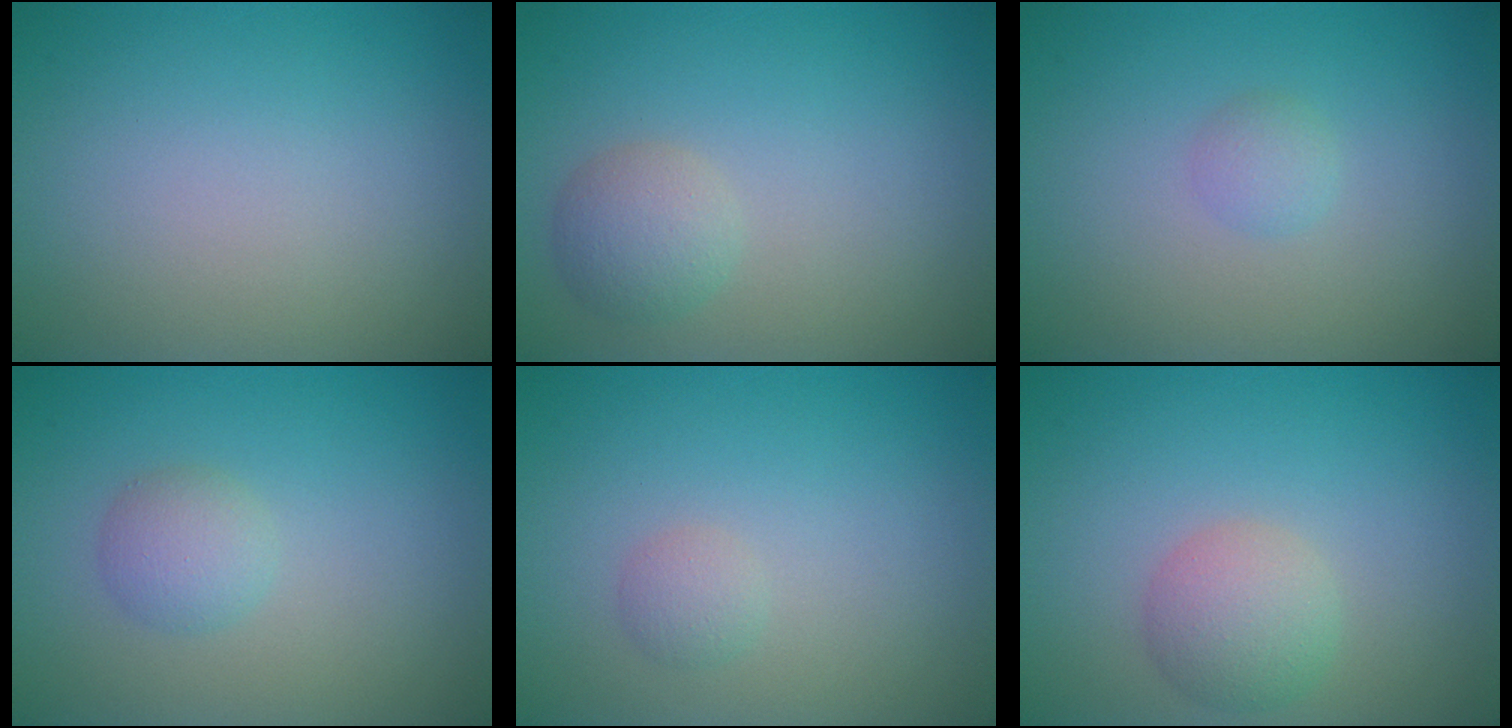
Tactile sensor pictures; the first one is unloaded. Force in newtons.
{"total": 2.2, "press": 2.2, "slide": 0.1}
{"total": 1.1, "press": 1.1, "slide": 0.1}
{"total": 2.0, "press": 2.0, "slide": 0.1}
{"total": 1.1, "press": 1.1, "slide": 0.0}
{"total": 3.0, "press": 3.0, "slide": 0.1}